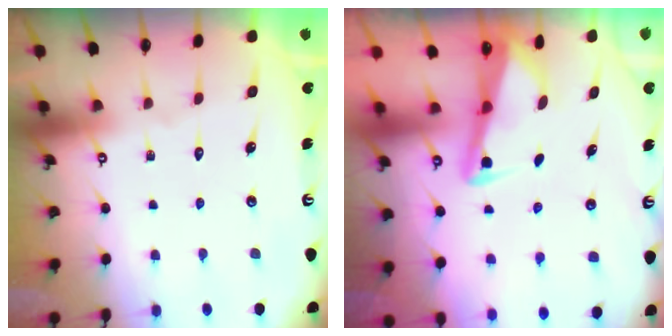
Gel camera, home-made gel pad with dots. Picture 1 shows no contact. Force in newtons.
{"total": 3.0, "press": 3.0, "slide": 0.4}